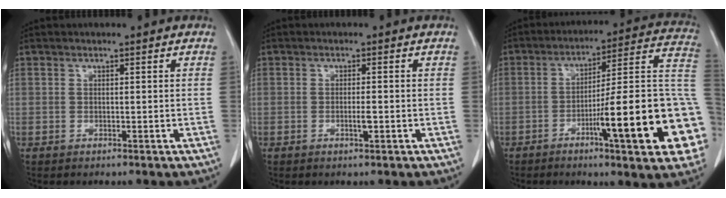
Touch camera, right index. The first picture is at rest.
{"total": 1.8, "force": [-0.5, 0.2, 1.7], "torque": [-0.032, -0.002, -0.008]}
{"total": 22.5, "force": [-6.6, 1.5, 21.5], "torque": [-0.214, 0.013, -0.092]}